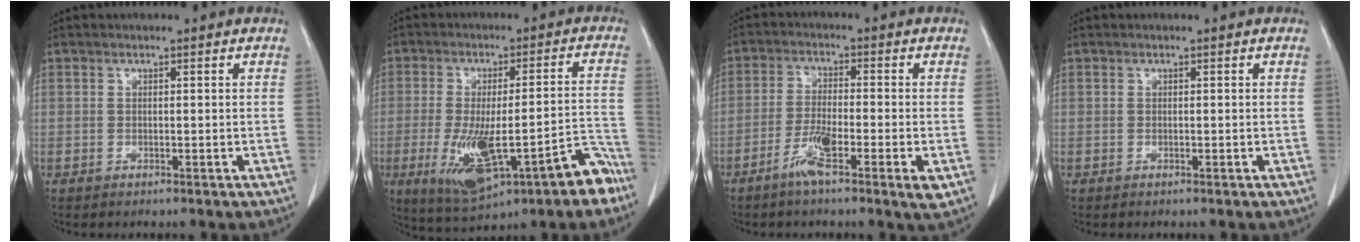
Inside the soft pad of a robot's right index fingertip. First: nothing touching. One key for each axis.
{"total": 16.8, "fx": -6.6, "fy": 4.9, "fz": 14.7, "tx": -0.183, "ty": 0.016, "tz": -0.082}
{"total": 7.6, "fx": -3.6, "fy": 0.5, "fz": 6.7, "tx": -0.120, "ty": -0.010, "tz": -0.066}
{"total": 0.0}